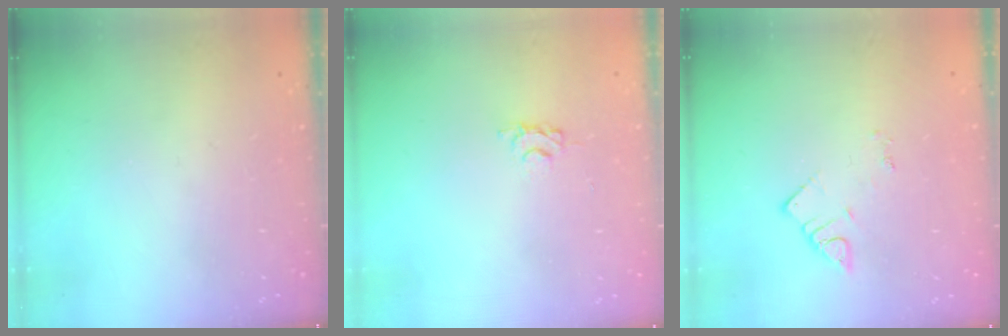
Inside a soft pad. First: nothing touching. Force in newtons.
{"total": 3.1, "press": 3.0, "slide": 0.5}
{"total": 2.7, "press": 2.7, "slide": 0.4}